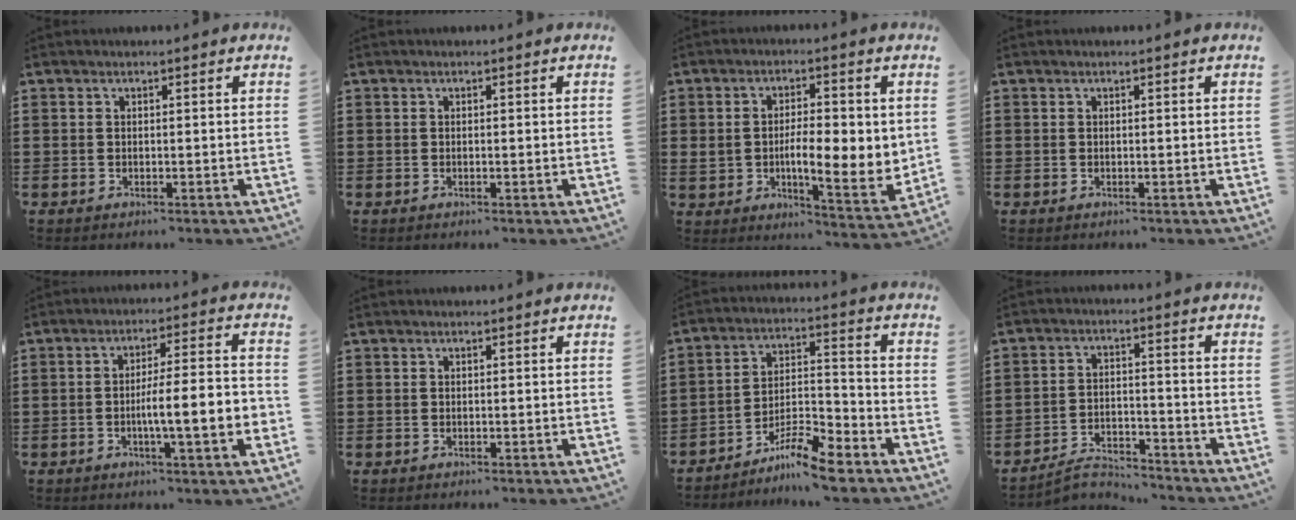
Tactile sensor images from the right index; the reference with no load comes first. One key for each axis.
{"total": 0.0}
{"total": 8.0, "fx": 0.1, "fy": 3.5, "fz": 7.2, "tx": -0.112, "ty": -0.005, "tz": -0.003}
{"total": 0.0}
{"total": 8.5, "fx": -2.0, "fy": 1.2, "fz": 8.2, "tx": -0.129, "ty": -0.006, "tz": -0.036}
{"total": 0.0}
{"total": 7.7, "fx": -6.6, "fy": 1.1, "fz": 3.9, "tx": -0.067, "ty": 0.016, "tz": -0.123}
{"total": 4.1, "fx": -4.0, "fy": 0.9, "fz": 0.7, "tx": -0.013, "ty": 0.010, "tz": -0.080}